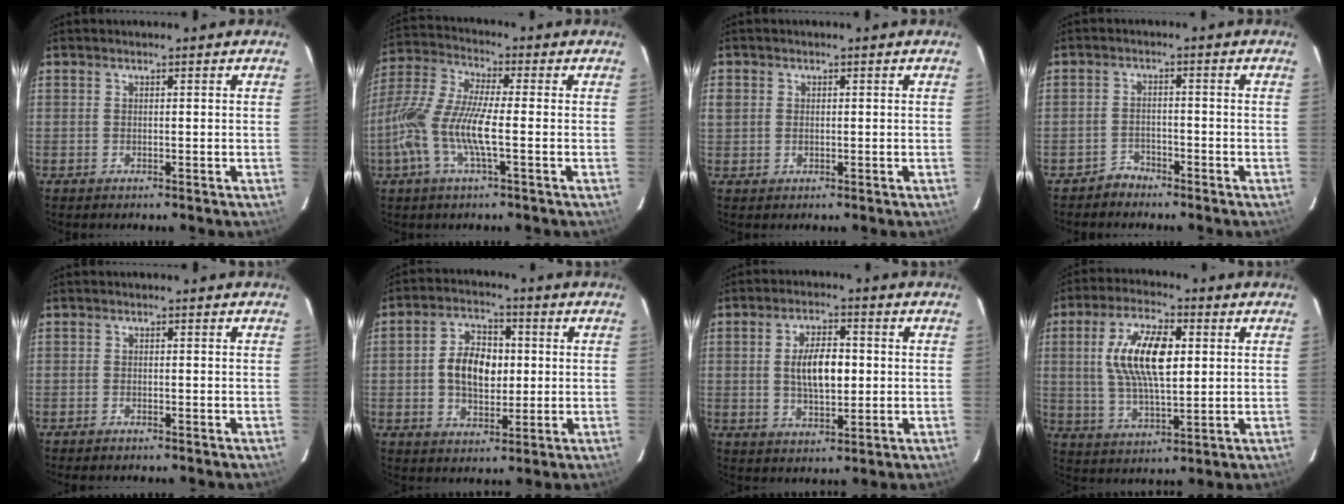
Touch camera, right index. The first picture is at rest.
{"total": 12.3, "force": [-3.1, 2.2, 11.7], "torque": [-0.248, -0.003, -0.065]}
{"total": 2.5, "force": [0.2, 2.3, 0.9], "torque": [-0.017, 0.003, 0.003]}
{"total": 2.8, "force": [-2.4, 1.4, -0.3], "torque": [0.004, 0.010, -0.044]}
{"total": 1.2, "force": [-1.1, 0.3, 0.4], "torque": [-0.015, 0.002, -0.021]}
{"total": 9.3, "force": [0.1, 6.1, 7.0], "torque": [-0.130, 0.018, 0.004]}
{"total": 8.1, "force": [0.3, 3.8, 7.2], "torque": [-0.132, 0.006, 0.009]}
{"total": 13.3, "force": [2.5, 5.4, 11.9], "torque": [-0.230, 0.011, 0.048]}